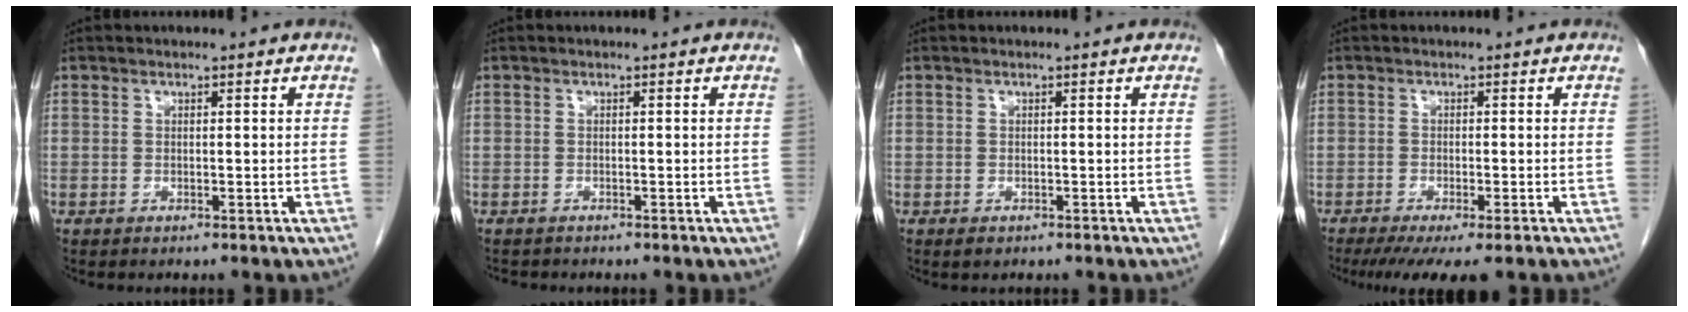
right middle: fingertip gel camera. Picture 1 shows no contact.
{"total": 0.9, "force": [-0.8, 0.4, 0.0], "torque": [-0.009, 0.000, -0.014]}
{"total": 1.4, "force": [-0.9, 0.7, 0.8], "torque": [-0.017, -0.001, -0.010]}
{"total": 6.9, "force": [-5.0, 1.0, 4.7], "torque": [-0.066, -0.017, -0.078]}